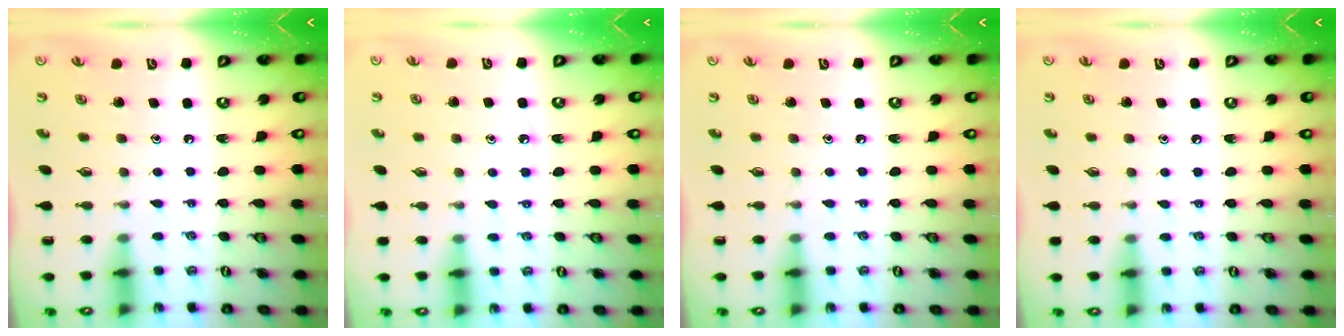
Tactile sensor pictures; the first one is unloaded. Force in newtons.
{"total": 5.0, "press": 5.0, "slide": 0.7}
{"total": 0.0}
{"total": 2.9, "press": 2.9, "slide": 0.4}